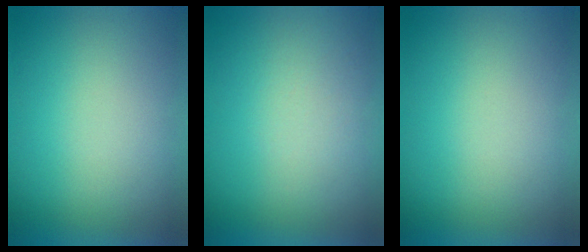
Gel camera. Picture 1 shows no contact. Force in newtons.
{"total": 2.5}
{"total": 0.0}